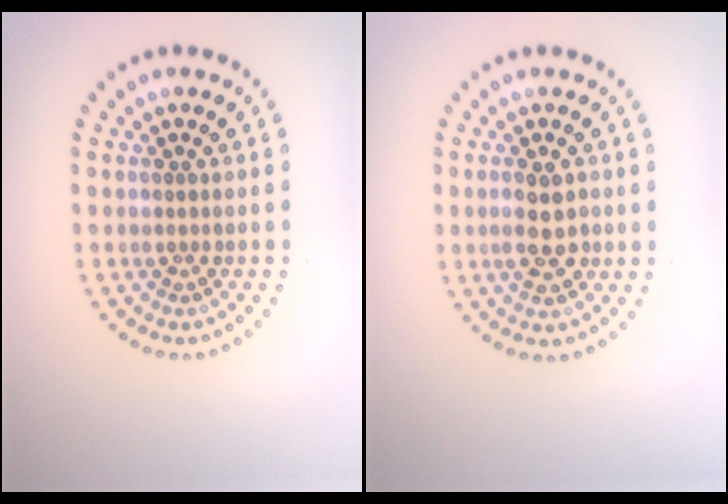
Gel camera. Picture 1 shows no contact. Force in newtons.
{"total": 2.9, "press": 2.9, "slide": 0.1}